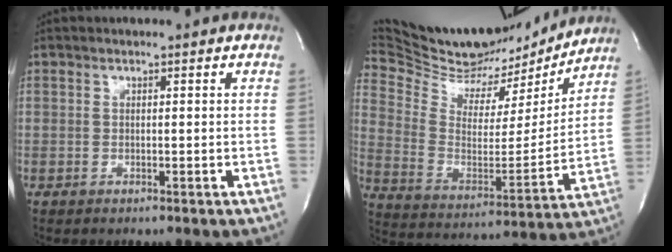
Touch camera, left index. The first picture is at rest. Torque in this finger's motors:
{"motor_torque": [0.35, -0.35, 0.03, 0.01]}